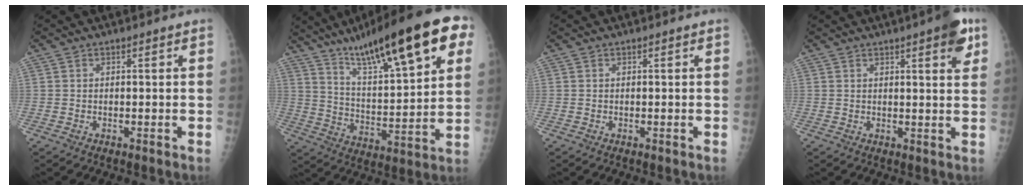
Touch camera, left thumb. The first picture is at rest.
{"total": 26.0, "force": [14.3, 6.1, 20.9], "torque": [-0.302, -0.021, 0.231]}
{"total": 0.0}
{"total": 6.4, "force": [3.3, 1.4, 5.3], "torque": [-0.060, -0.010, 0.038]}